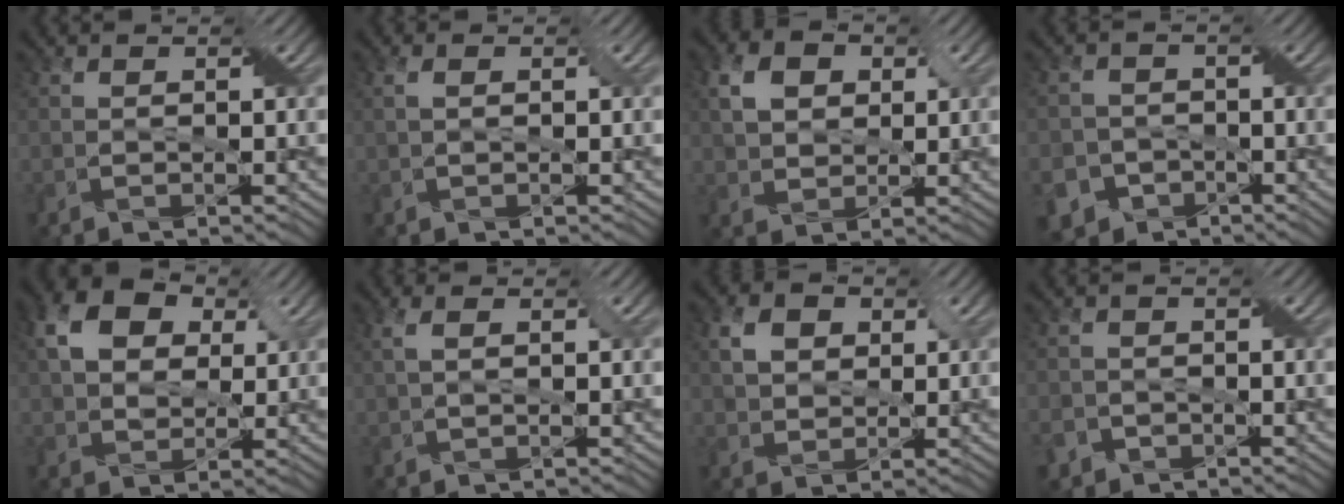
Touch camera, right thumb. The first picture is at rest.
{"total": 1.8, "force": [0.4, 0.9, 1.5], "torque": [-0.032, 0.004, 0.010]}
{"total": 5.5, "force": [1.9, 4.0, 3.2], "torque": [-0.081, 0.006, 0.029]}
{"total": 8.3, "force": [-4.6, 6.7, 1.7], "torque": [-0.040, -0.026, -0.093]}
{"total": 8.2, "force": [3.1, 5.8, 5.0], "torque": [-0.119, 0.014, 0.047]}
{"total": 2.4, "force": [0.7, 0.9, 2.1], "torque": [-0.053, 0.008, 0.012]}
{"total": 4.7, "force": [1.6, 3.5, 2.6], "torque": [-0.064, 0.006, 0.025]}
{"total": 3.8, "force": [-2.5, 2.8, 0.8], "torque": [-0.014, -0.002, -0.050]}